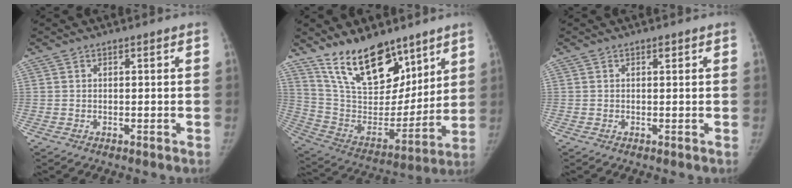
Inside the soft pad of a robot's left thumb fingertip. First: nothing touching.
{"total": 21.1, "force": [14.5, 10.2, 11.4], "torque": [-0.147, -0.082, 0.264]}
{"total": 0.8, "force": [0.4, 0.3, 0.5], "torque": [-0.006, -0.002, 0.007]}